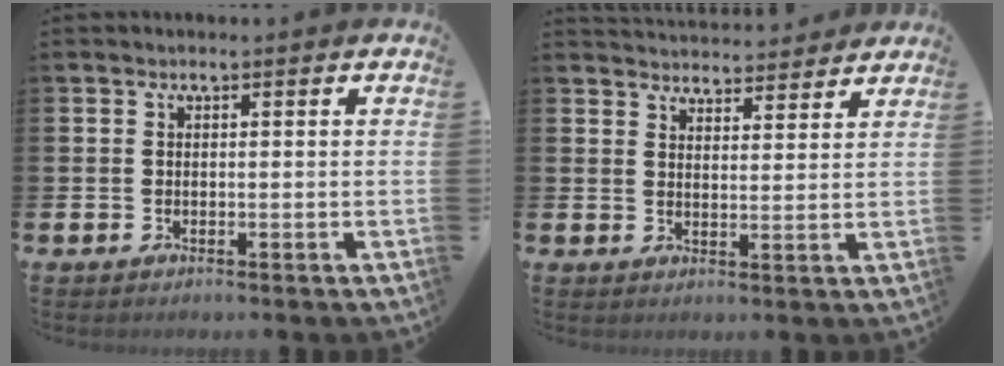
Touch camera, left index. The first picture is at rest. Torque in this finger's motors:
{"motor_torque": [0.10, -0.68, 0.20, 0.09]}